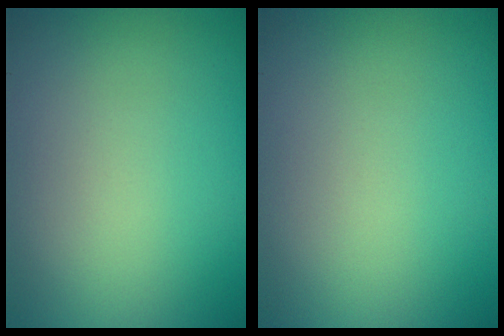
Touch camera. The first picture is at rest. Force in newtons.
{"total": 0.0}